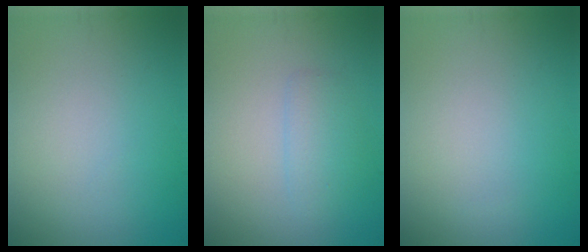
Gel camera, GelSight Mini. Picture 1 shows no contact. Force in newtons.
{"total": 1.7, "press": 1.7, "slide": 0.0}
{"total": 0.0}